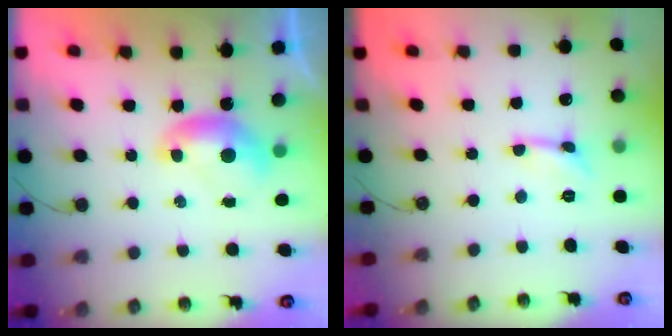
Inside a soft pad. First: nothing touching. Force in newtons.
{"total": 2.1, "press": 2.1, "slide": 0.5}